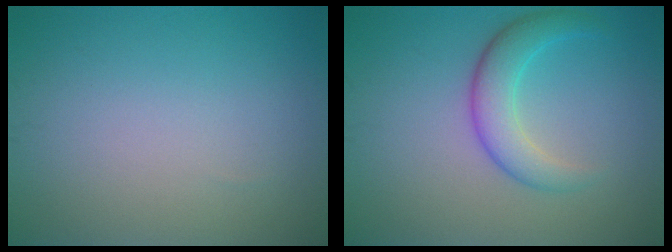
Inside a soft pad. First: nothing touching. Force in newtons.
{"total": 3.8, "press": 3.8, "slide": 0.2}